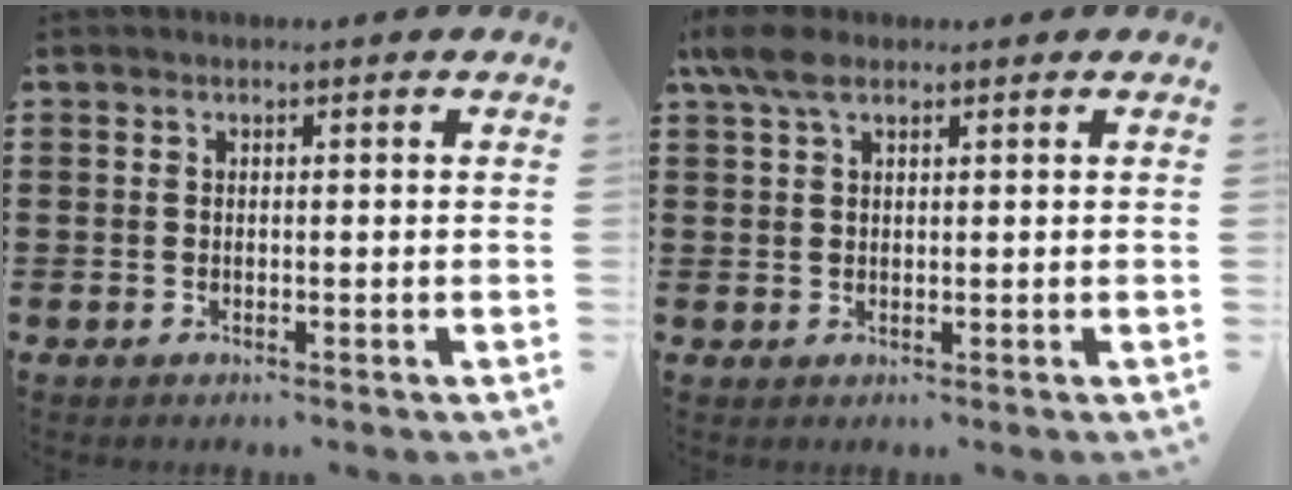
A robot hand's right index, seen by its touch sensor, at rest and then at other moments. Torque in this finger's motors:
{"motor_torque": [1.08, 0.12, 0.22, 0.15]}